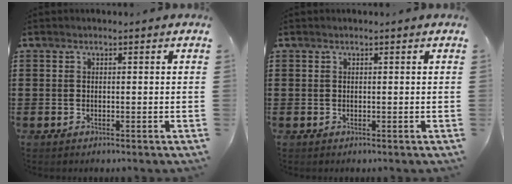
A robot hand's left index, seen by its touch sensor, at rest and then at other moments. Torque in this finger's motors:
{"motor_torque": [1.67, -0.47, -0.15, 0.00]}